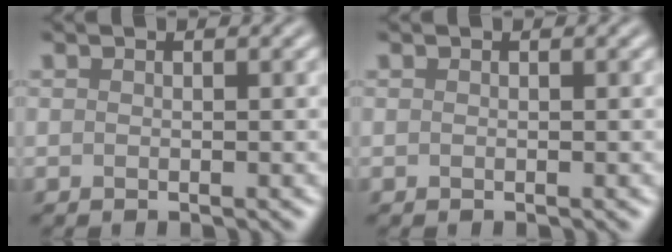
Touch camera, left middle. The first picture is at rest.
{"total": 0.0}